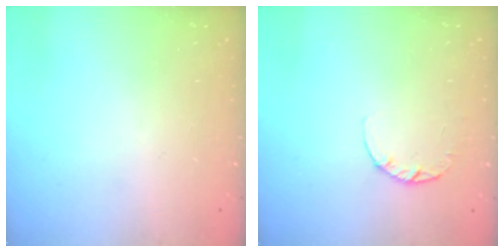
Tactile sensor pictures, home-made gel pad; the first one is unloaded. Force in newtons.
{"total": 2.6, "press": 2.5, "slide": 0.4}